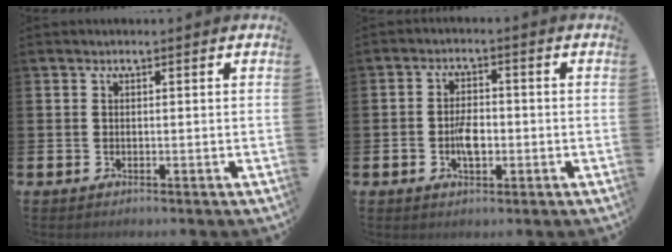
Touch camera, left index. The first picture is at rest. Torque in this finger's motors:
{"motor_torque": [0.25, -0.11, 0.10, 0.10]}